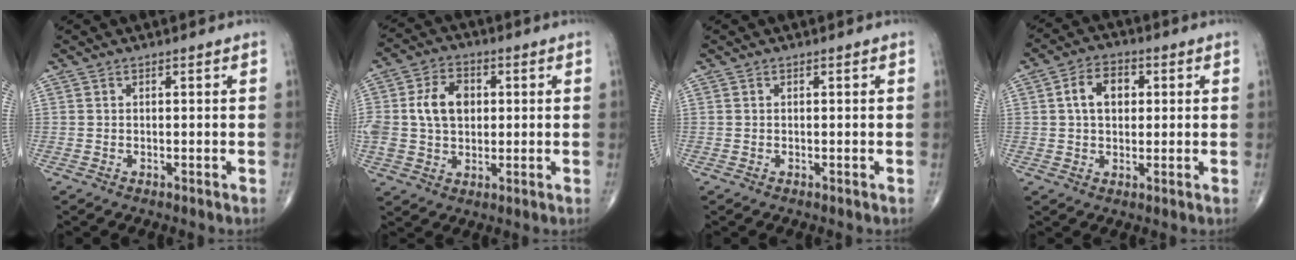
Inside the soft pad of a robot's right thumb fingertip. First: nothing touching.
{"total": 10.6, "force": [1.3, 7.7, 7.1], "torque": [-0.119, 0.008, 0.024]}
{"total": 0.0}
{"total": 7.1, "force": [1.4, 4.9, 5.0], "torque": [-0.068, 0.011, 0.018]}